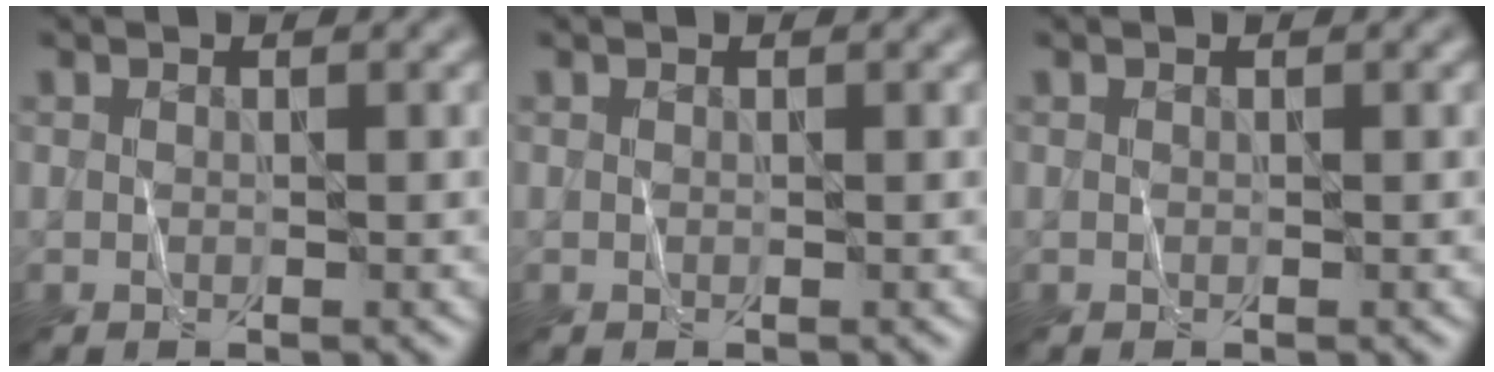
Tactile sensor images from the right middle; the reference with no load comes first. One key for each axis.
{"total": 0.0}
{"total": 0.0}